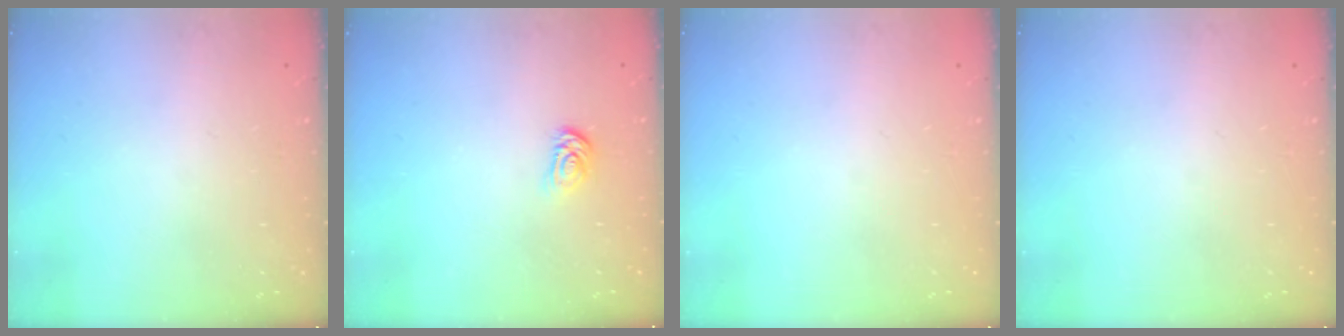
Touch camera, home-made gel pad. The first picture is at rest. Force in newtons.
{"total": 3.3, "press": 3.2, "slide": 0.5}
{"total": 0.0}
{"total": 0.0}